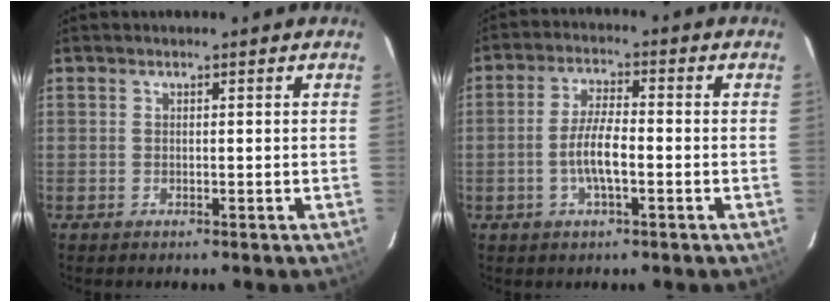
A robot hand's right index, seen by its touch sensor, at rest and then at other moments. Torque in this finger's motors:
{"motor_torque": [0.85, -0.60, 0.52, 0.11]}